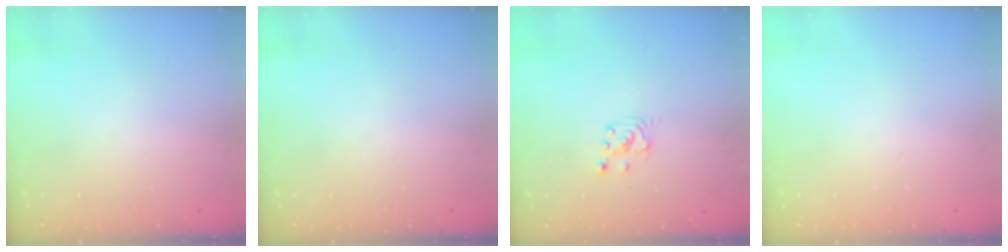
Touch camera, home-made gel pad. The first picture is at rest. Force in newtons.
{"total": 0.0}
{"total": 2.9, "press": 2.9, "slide": 0.4}
{"total": 0.0}